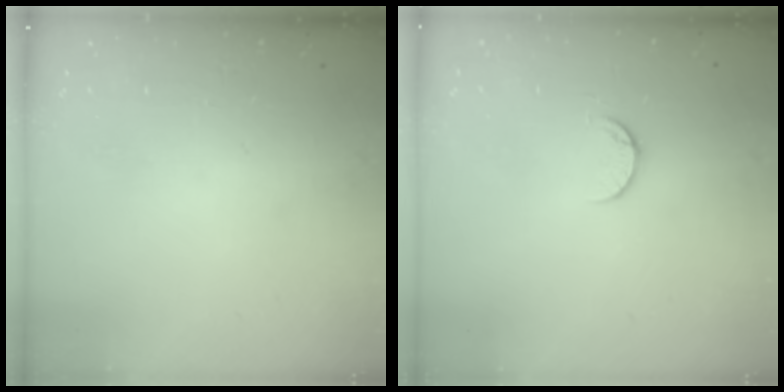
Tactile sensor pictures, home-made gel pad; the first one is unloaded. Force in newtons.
{"total": 7.0, "press": 6.9, "slide": 0.8}